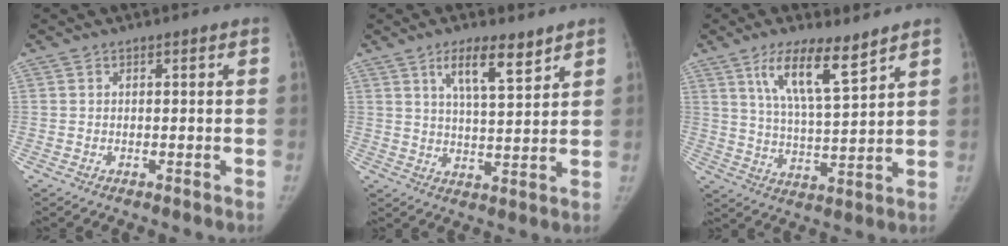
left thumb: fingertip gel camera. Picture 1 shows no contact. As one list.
[{"total": 8.4, "force": [5.3, 2.3, 6.2], "torque": [-0.093, -0.032, 0.092]}, {"total": 11.4, "force": [7.0, 2.7, 8.6], "torque": [-0.142, -0.040, 0.132]}]